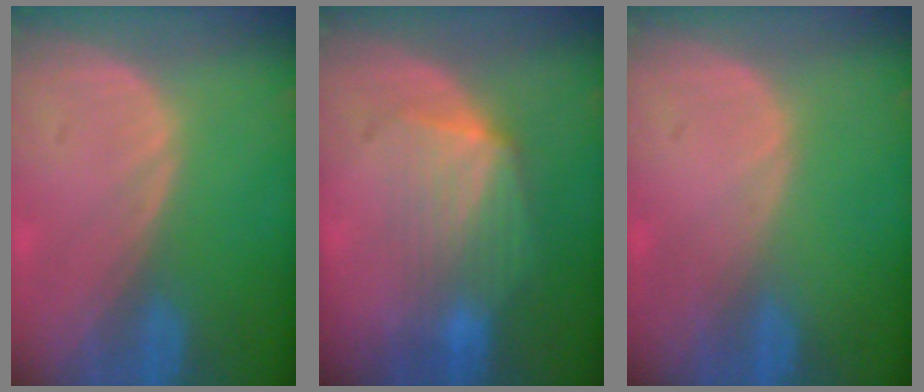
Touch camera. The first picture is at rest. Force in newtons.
{"total": 7.3, "press": 6.9, "slide": 2.6}
{"total": 0.0}